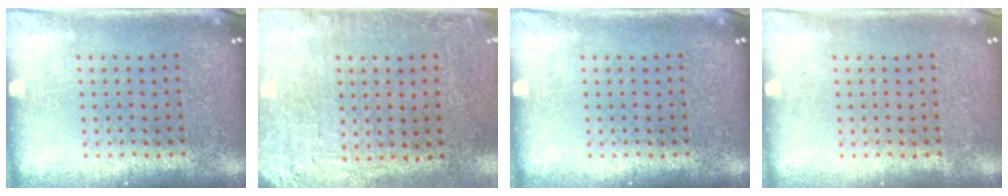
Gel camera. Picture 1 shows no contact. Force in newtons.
{"total": 2.8, "press": 2.5, "slide": 1.1}
{"total": 0.0}
{"total": 0.0}